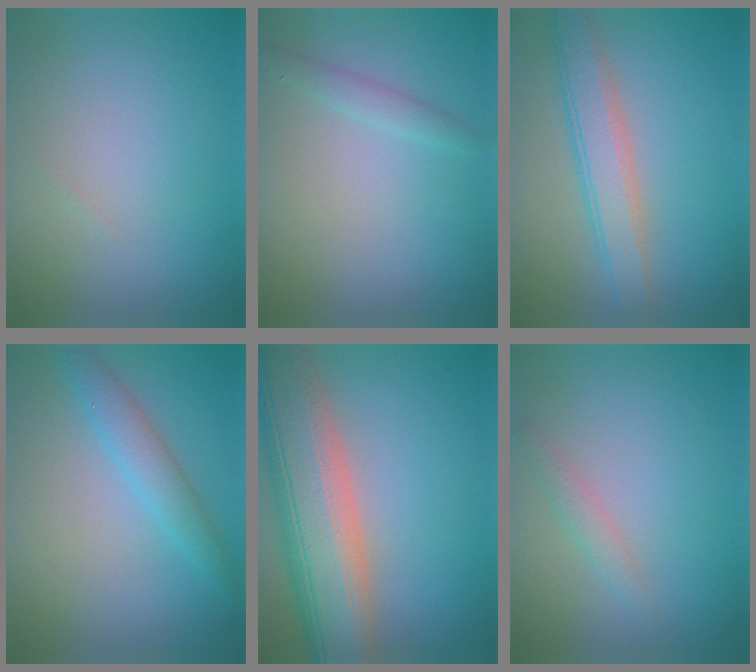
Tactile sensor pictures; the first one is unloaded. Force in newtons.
{"total": 1.3, "press": 1.3, "slide": 0.1}
{"total": 4.7, "press": 4.7, "slide": 0.2}
{"total": 2.9, "press": 2.9, "slide": 0.0}
{"total": 12.4, "press": 12.4, "slide": 0.8}
{"total": 1.5, "press": 1.5, "slide": 0.2}